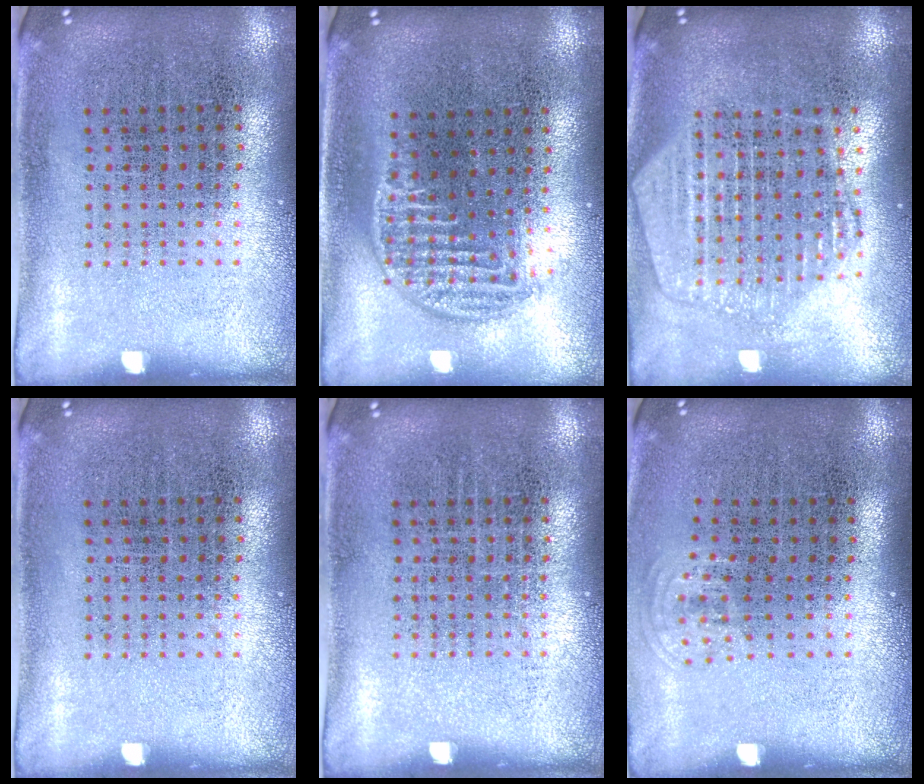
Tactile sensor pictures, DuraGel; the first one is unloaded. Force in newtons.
{"total": 1.3, "press": 1.1, "slide": 0.7}
{"total": 2.2, "press": 2.0, "slide": 1.0}
{"total": 0.0}
{"total": 0.0}
{"total": 0.8, "press": 0.5, "slide": 0.6}